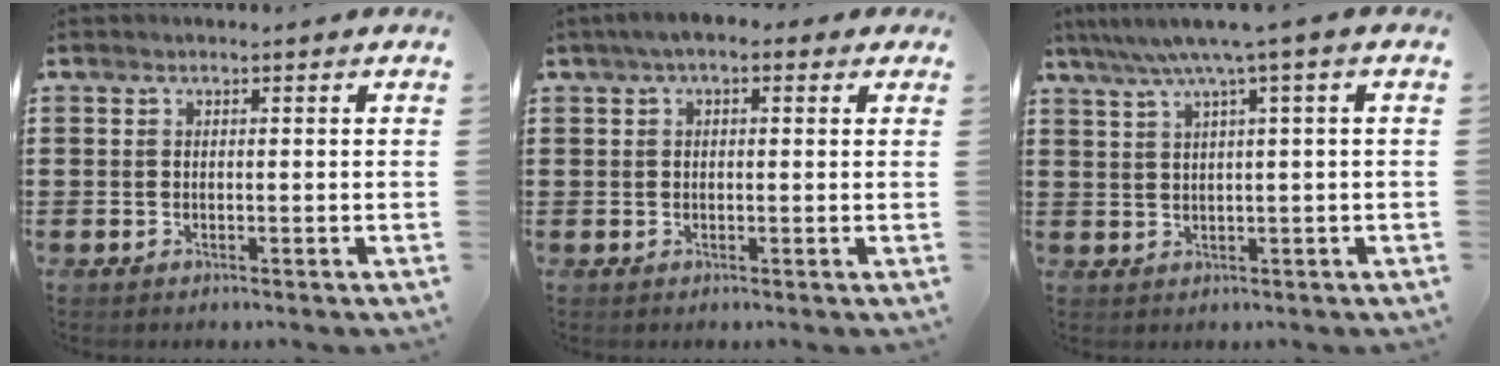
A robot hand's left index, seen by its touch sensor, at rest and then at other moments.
{"total": 2.6, "force": [0.9, 1.3, 2.1], "torque": [-0.043, 0.011, 0.015]}
{"total": 4.5, "force": [2.1, -0.6, 4.0], "torque": [-0.081, -0.008, 0.031]}